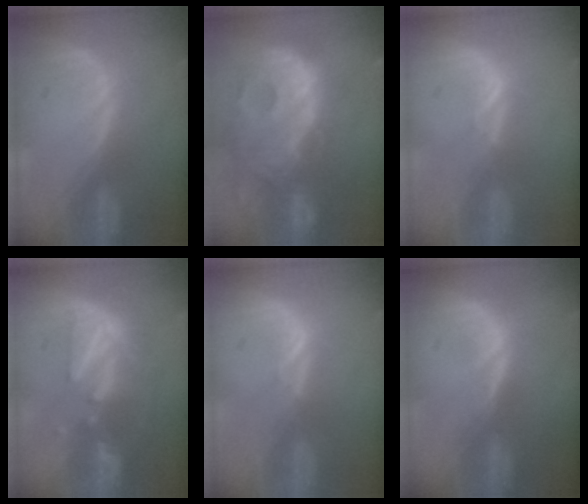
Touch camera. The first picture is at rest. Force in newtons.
{"total": 14.0, "press": 12.1, "slide": 7.2}
{"total": 1.4, "press": 1.2, "slide": 0.6}
{"total": 8.2, "press": 7.4, "slide": 3.6}
{"total": 1.4, "press": 1.2, "slide": 0.6}
{"total": 1.0, "press": 1.0, "slide": 0.1}